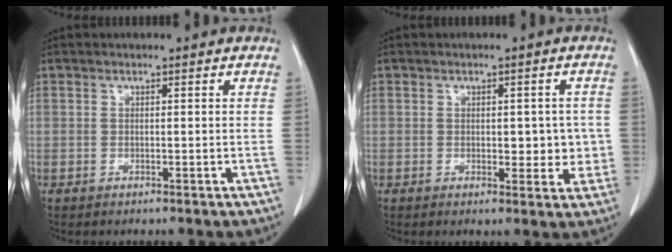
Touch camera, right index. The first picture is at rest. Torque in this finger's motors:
{"motor_torque": [0.09, 0.23, 0.09, 0.04]}